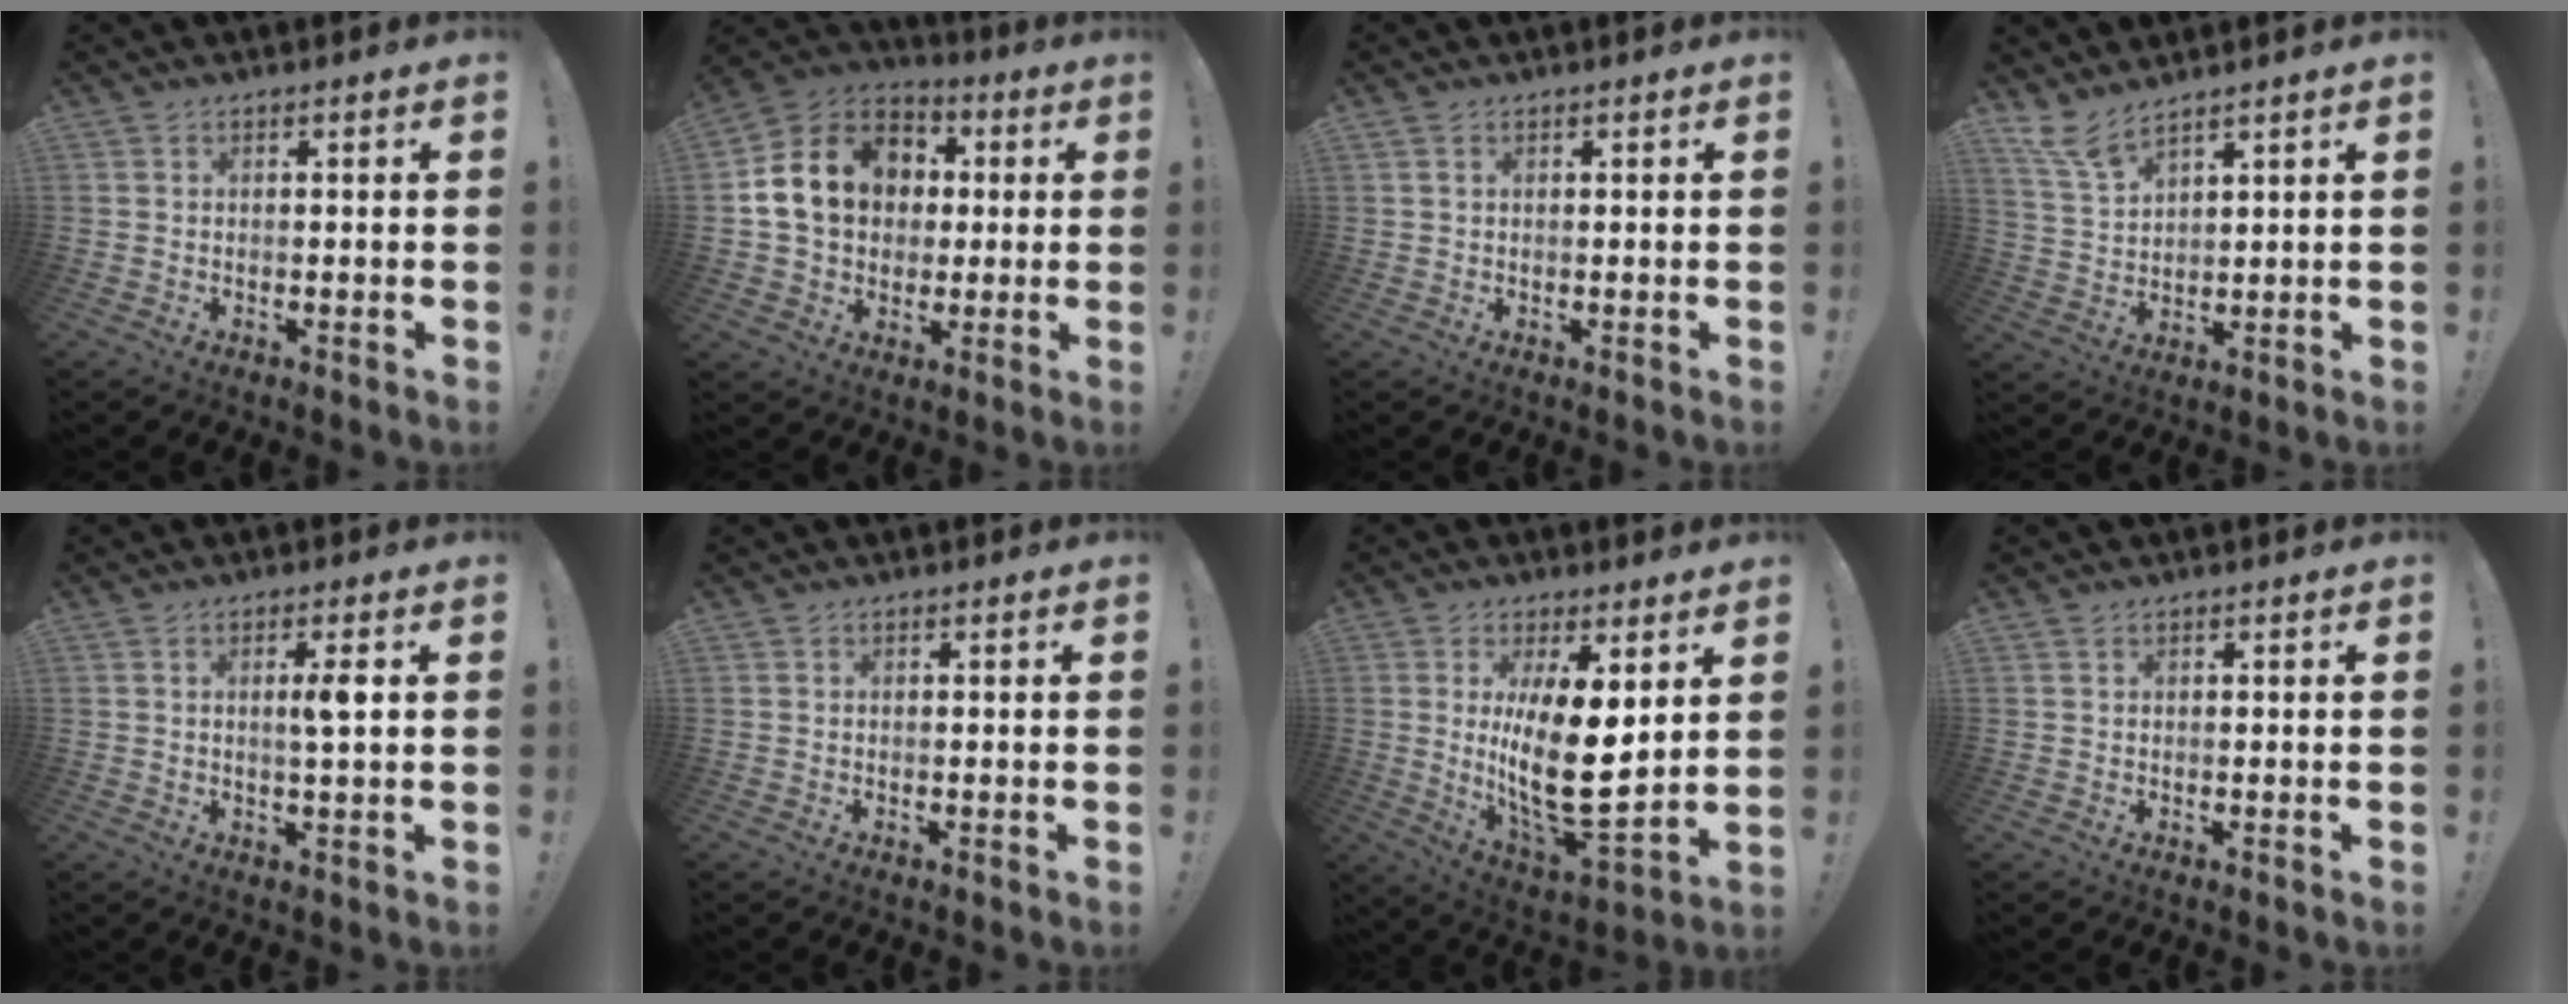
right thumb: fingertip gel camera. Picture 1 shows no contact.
{"total": 16.9, "force": [3.1, 13.5, 9.6], "torque": [-0.142, 0.001, 0.065]}
{"total": 0.9, "force": [0.6, 0.4, 0.6], "torque": [-0.006, -0.002, 0.009]}
{"total": 7.6, "force": [6.4, 1.7, 3.7], "torque": [-0.084, -0.033, 0.123]}
{"total": 4.3, "force": [0.8, 0.1, 4.2], "torque": [-0.068, -0.006, 0.005]}
{"total": 0.0}
{"total": 17.0, "force": [3.4, 6.3, 15.5], "torque": [-0.281, -0.048, 0.061]}
{"total": 0.5, "force": [0.4, 0.3, 0.1], "torque": [0.003, -0.002, 0.007]}